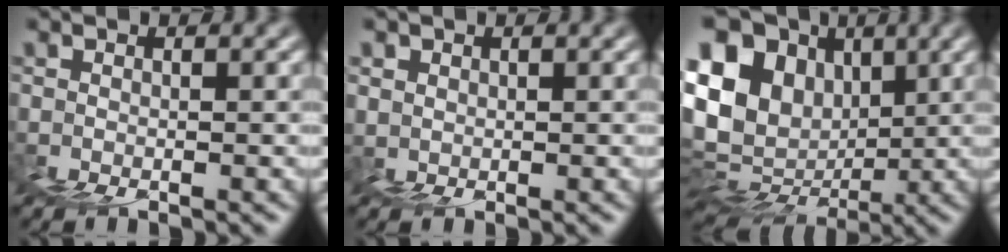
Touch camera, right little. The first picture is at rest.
{"total": 1.3, "force": [0.8, 1.0, 0.0], "torque": [0.009, 0.006, 0.020]}
{"total": 15.5, "force": [4.8, 12.2, 8.2], "torque": [-0.169, 0.038, 0.090]}